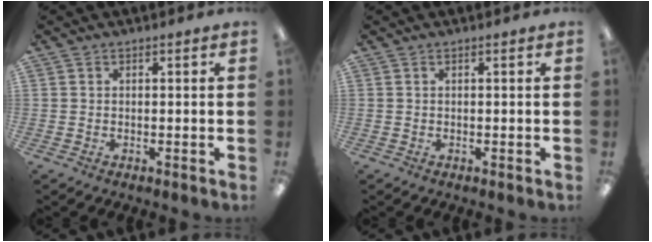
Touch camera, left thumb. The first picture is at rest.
{"total": 0.0}